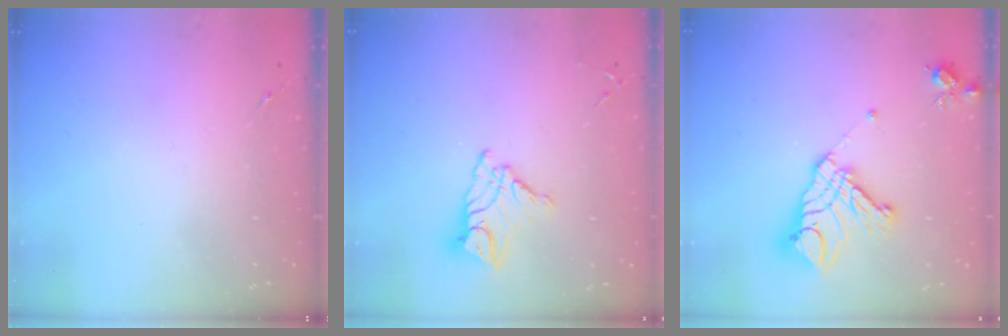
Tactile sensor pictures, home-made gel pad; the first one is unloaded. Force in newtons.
{"total": 11.3, "press": 11.2, "slide": 1.1}
{"total": 17.6, "press": 17.5, "slide": 1.9}